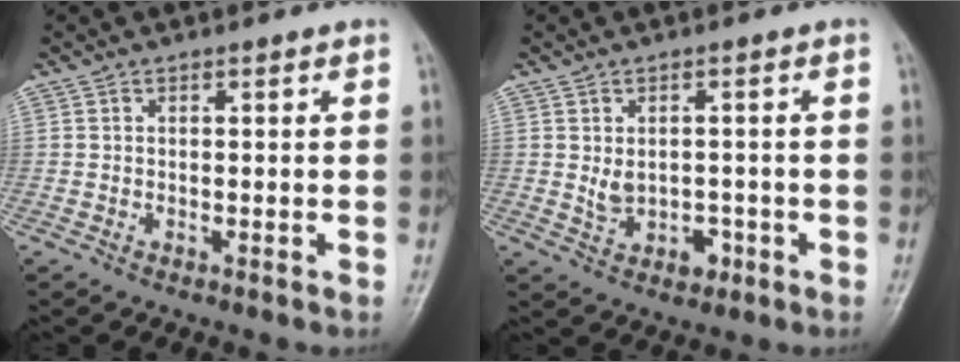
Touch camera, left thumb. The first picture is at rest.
{"total": 4.6, "force": [-0.5, 3.5, 2.9], "torque": [-0.031, 0.003, 0.003]}